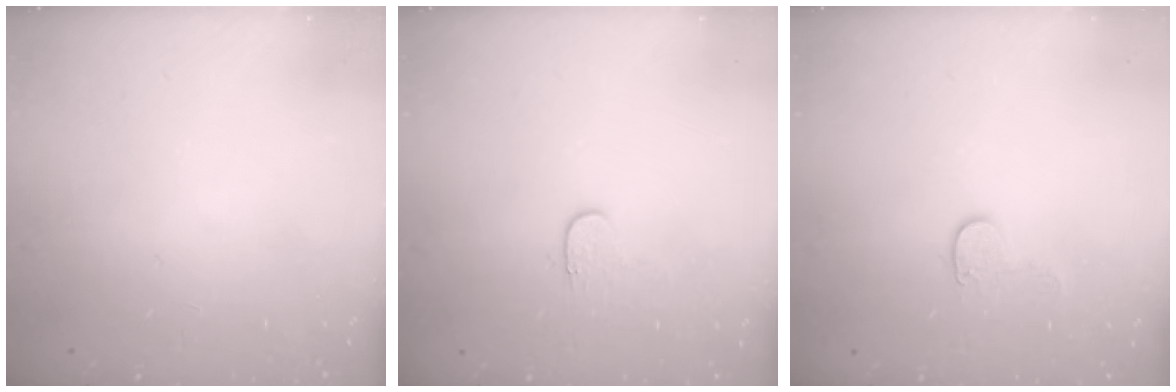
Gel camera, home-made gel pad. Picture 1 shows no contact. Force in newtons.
{"total": 3.6, "press": 3.6, "slide": 0.3}
{"total": 6.8, "press": 6.8, "slide": 0.3}